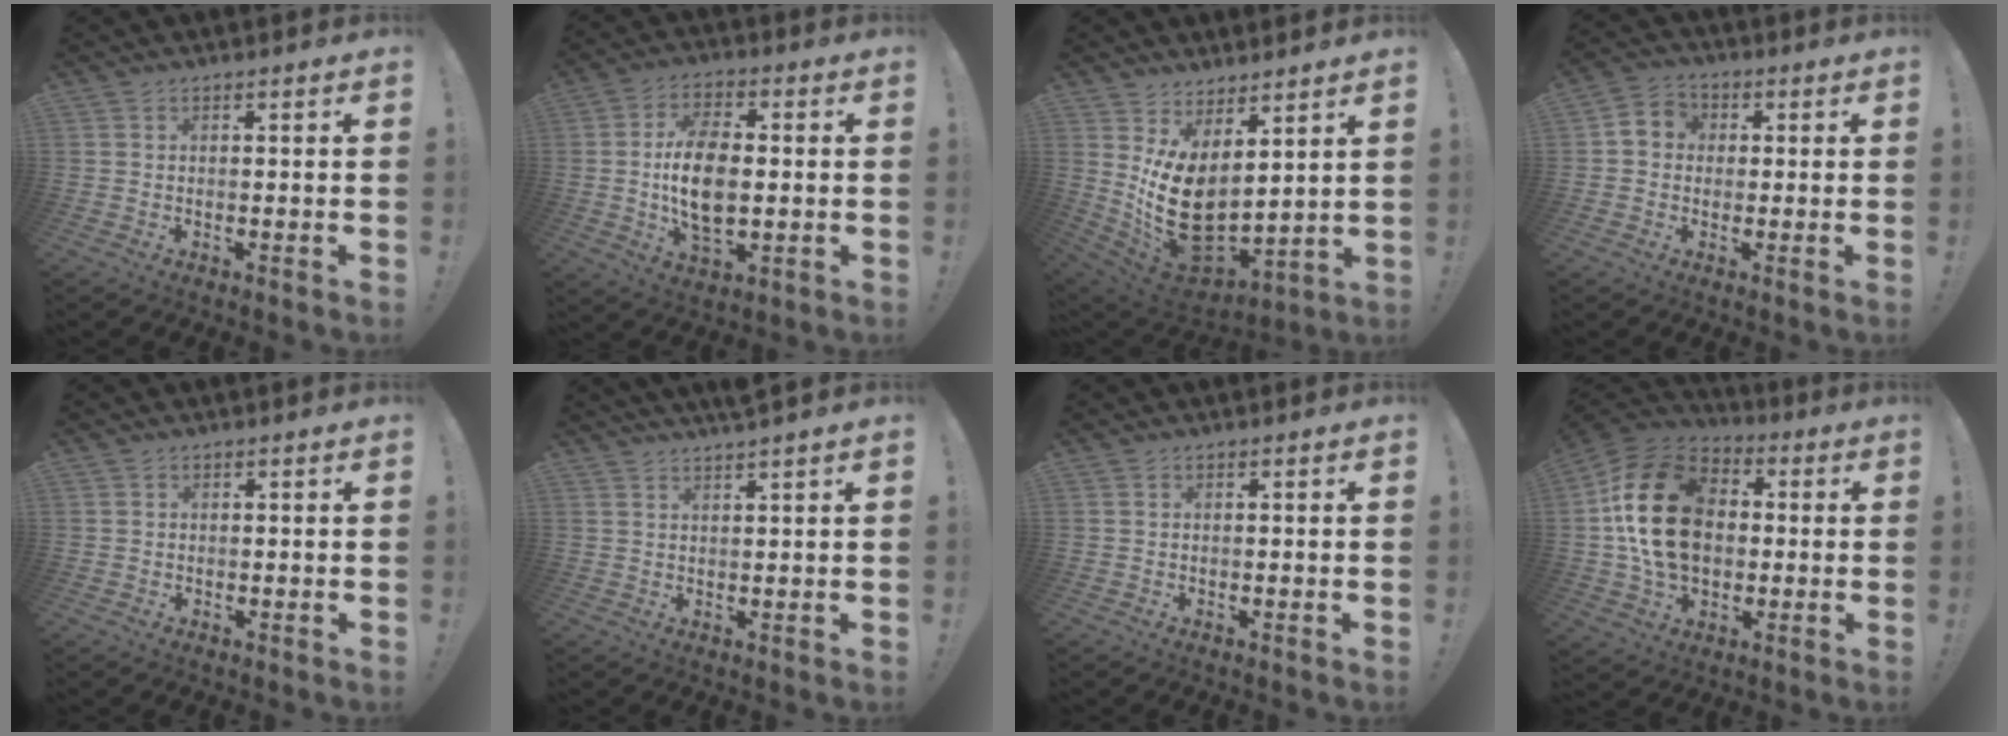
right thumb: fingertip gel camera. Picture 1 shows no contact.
{"total": 13.6, "force": [-0.3, 7.8, 11.1], "torque": [-0.200, -0.005, -0.009]}
{"total": 15.7, "force": [1.3, 9.8, 12.1], "torque": [-0.213, -0.037, 0.037]}
{"total": 5.2, "force": [-0.2, 4.8, 2.1], "torque": [-0.034, 0.017, -0.001]}
{"total": 1.4, "force": [0.3, 1.3, 0.1], "torque": [0.006, -0.006, 0.004]}
{"total": 3.1, "force": [2.7, -0.4, 1.3], "torque": [-0.022, -0.013, 0.046]}
{"total": 0.0}
{"total": 23.1, "force": [2.2, 16.6, 15.9], "torque": [-0.276, 0.016, 0.048]}